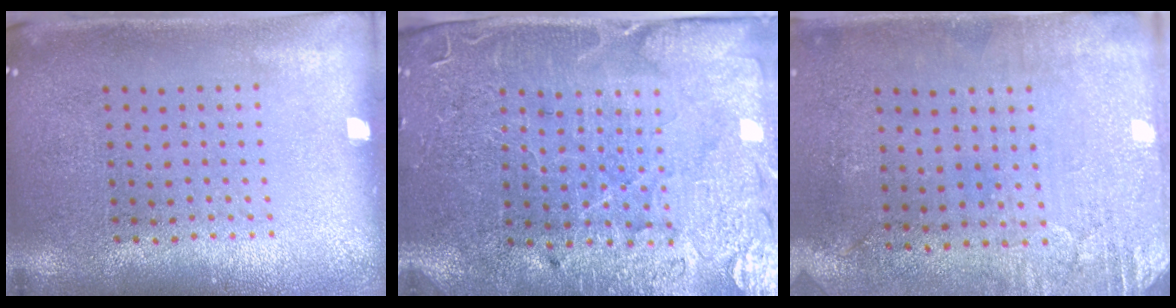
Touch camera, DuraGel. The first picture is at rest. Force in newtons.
{"total": 3.7, "press": 3.6, "slide": 0.7}
{"total": 2.9, "press": 2.4, "slide": 1.6}